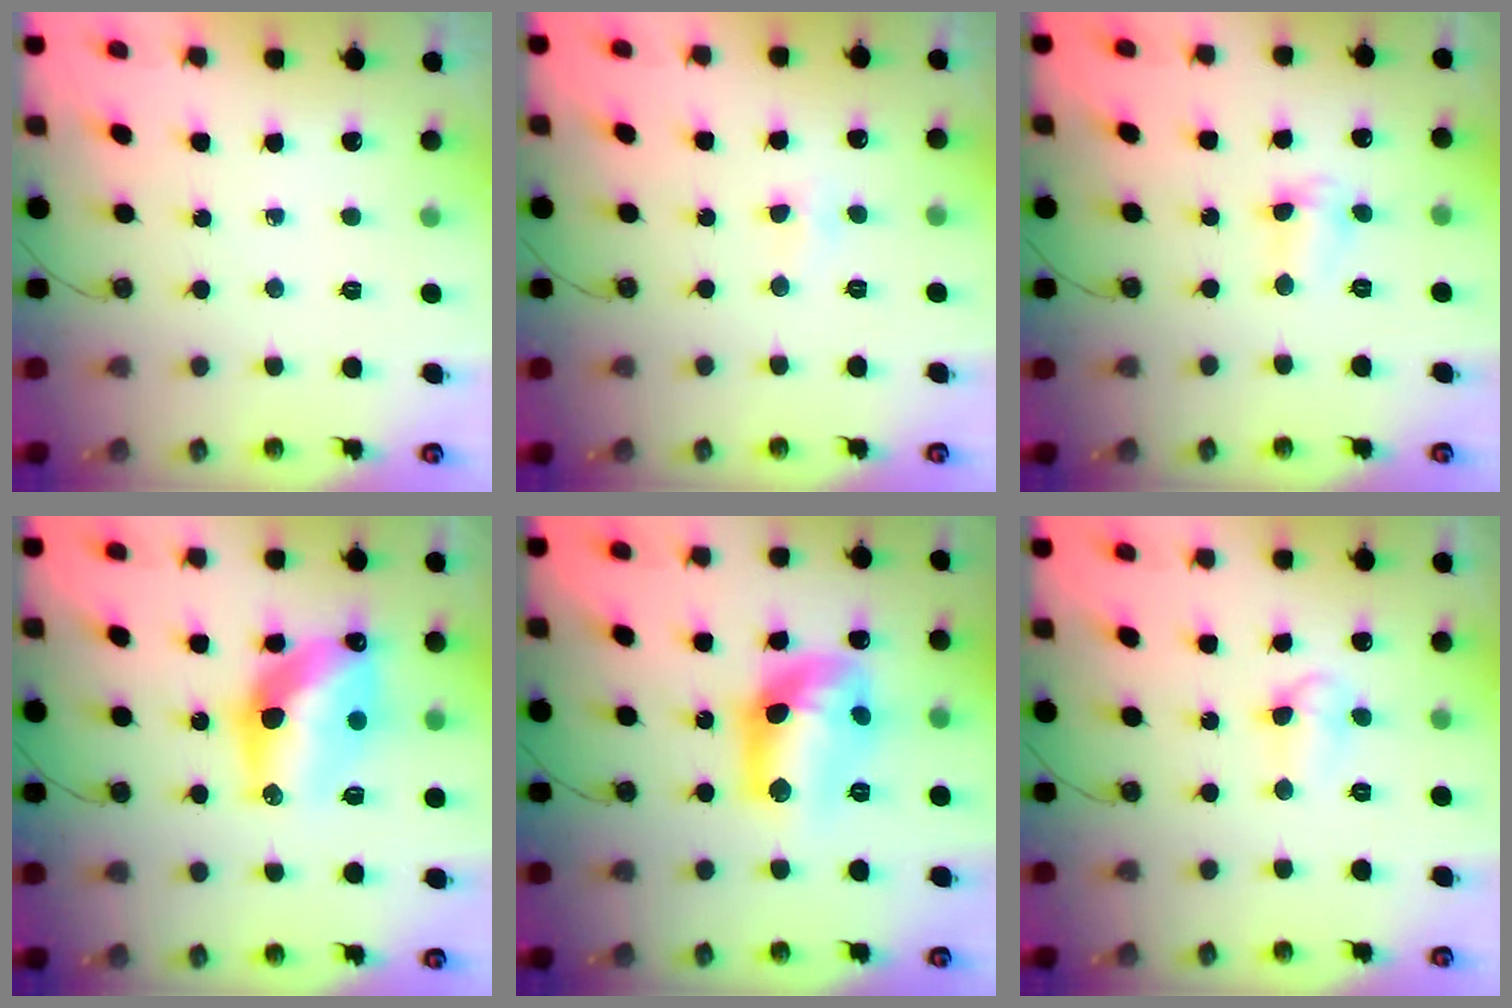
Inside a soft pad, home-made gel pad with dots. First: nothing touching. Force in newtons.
{"total": 3.6, "press": 3.5, "slide": 0.9}
{"total": 2.6, "press": 2.6, "slide": 0.6}
{"total": 13.9, "press": 13.8, "slide": 1.3}
{"total": 14.1, "press": 14.0, "slide": 1.0}
{"total": 4.7, "press": 4.5, "slide": 1.1}